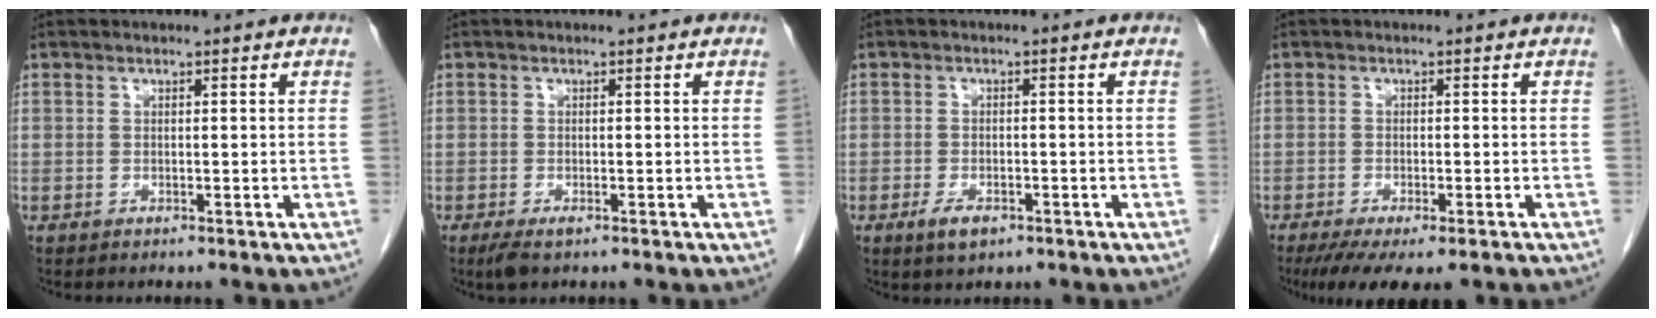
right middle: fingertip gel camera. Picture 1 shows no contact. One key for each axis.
{"total": 2.3, "fx": -1.4, "fy": 0.7, "fz": 1.7, "tx": -0.034, "ty": -0.006, "tz": -0.021}
{"total": 3.2, "fx": -1.8, "fy": 1.4, "fz": 2.2, "tx": -0.045, "ty": -0.002, "tz": -0.025}
{"total": 8.1, "fx": -5.8, "fy": 1.9, "fz": 5.3, "tx": -0.074, "ty": -0.017, "tz": -0.088}